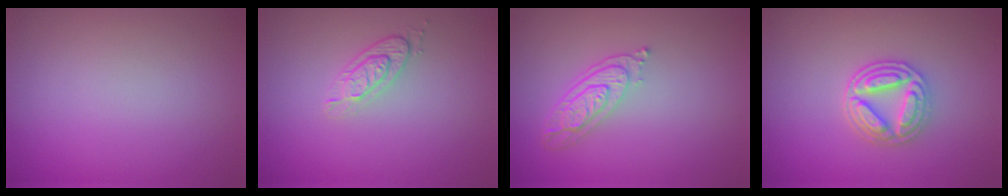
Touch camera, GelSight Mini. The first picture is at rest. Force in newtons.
{"total": 2.4, "press": 1.9, "slide": 1.4}
{"total": 3.9, "press": 3.0, "slide": 2.5}
{"total": 4.1, "press": 3.5, "slide": 2.1}